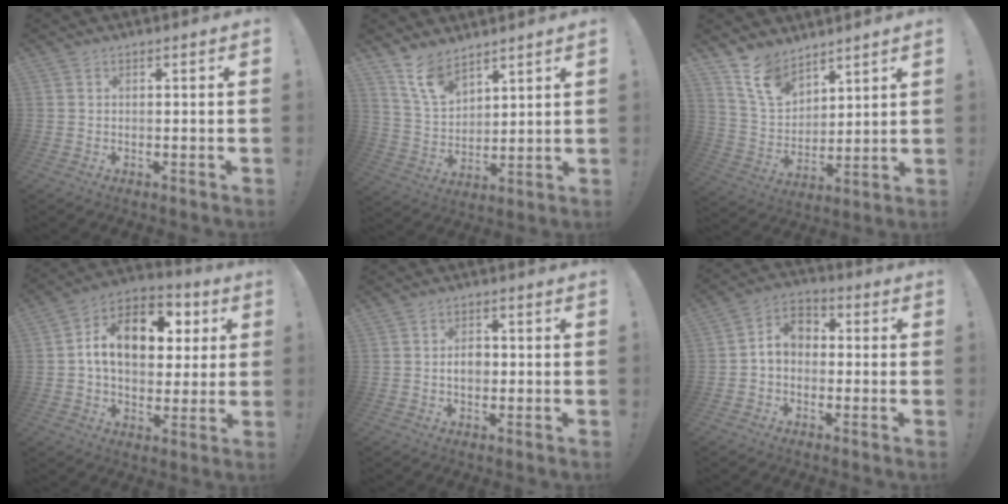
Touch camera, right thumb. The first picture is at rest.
{"total": 10.8, "force": [8.4, 5.4, 4.0], "torque": [-0.095, -0.047, 0.167]}
{"total": 12.0, "force": [9.3, 6.4, 4.0], "torque": [-0.095, -0.057, 0.183]}
{"total": 16.7, "force": [3.7, 11.8, 11.3], "torque": [-0.164, 0.002, 0.071]}
{"total": 4.1, "force": [-0.4, 2.9, 2.9], "torque": [-0.042, 0.003, -0.010]}
{"total": 7.0, "force": [-0.2, 5.6, 4.2], "torque": [-0.073, 0.019, 0.003]}